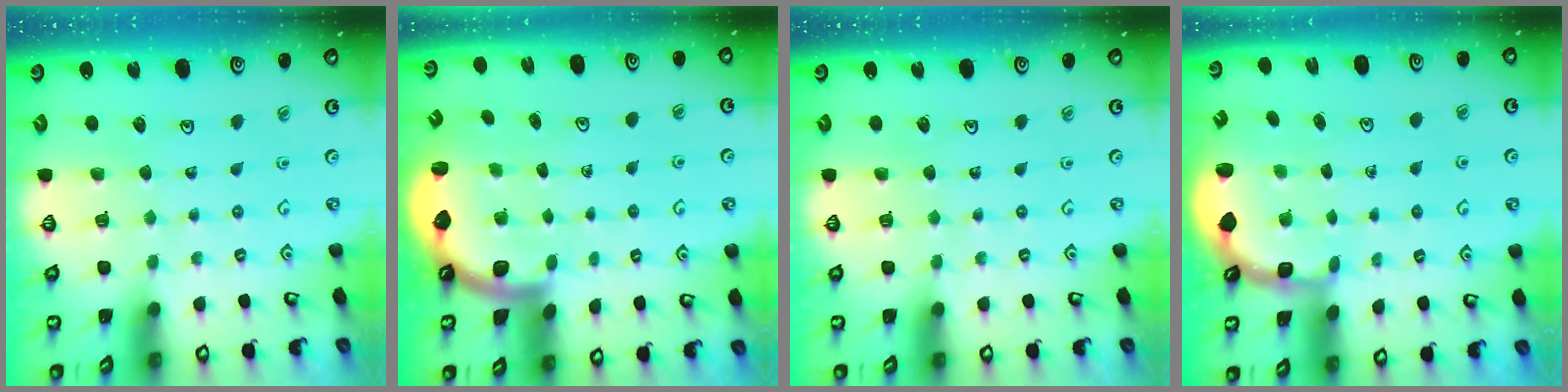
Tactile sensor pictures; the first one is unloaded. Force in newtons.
{"total": 2.2, "press": 2.2, "slide": 0.3}
{"total": 0.0}
{"total": 2.4, "press": 2.0, "slide": 1.3}